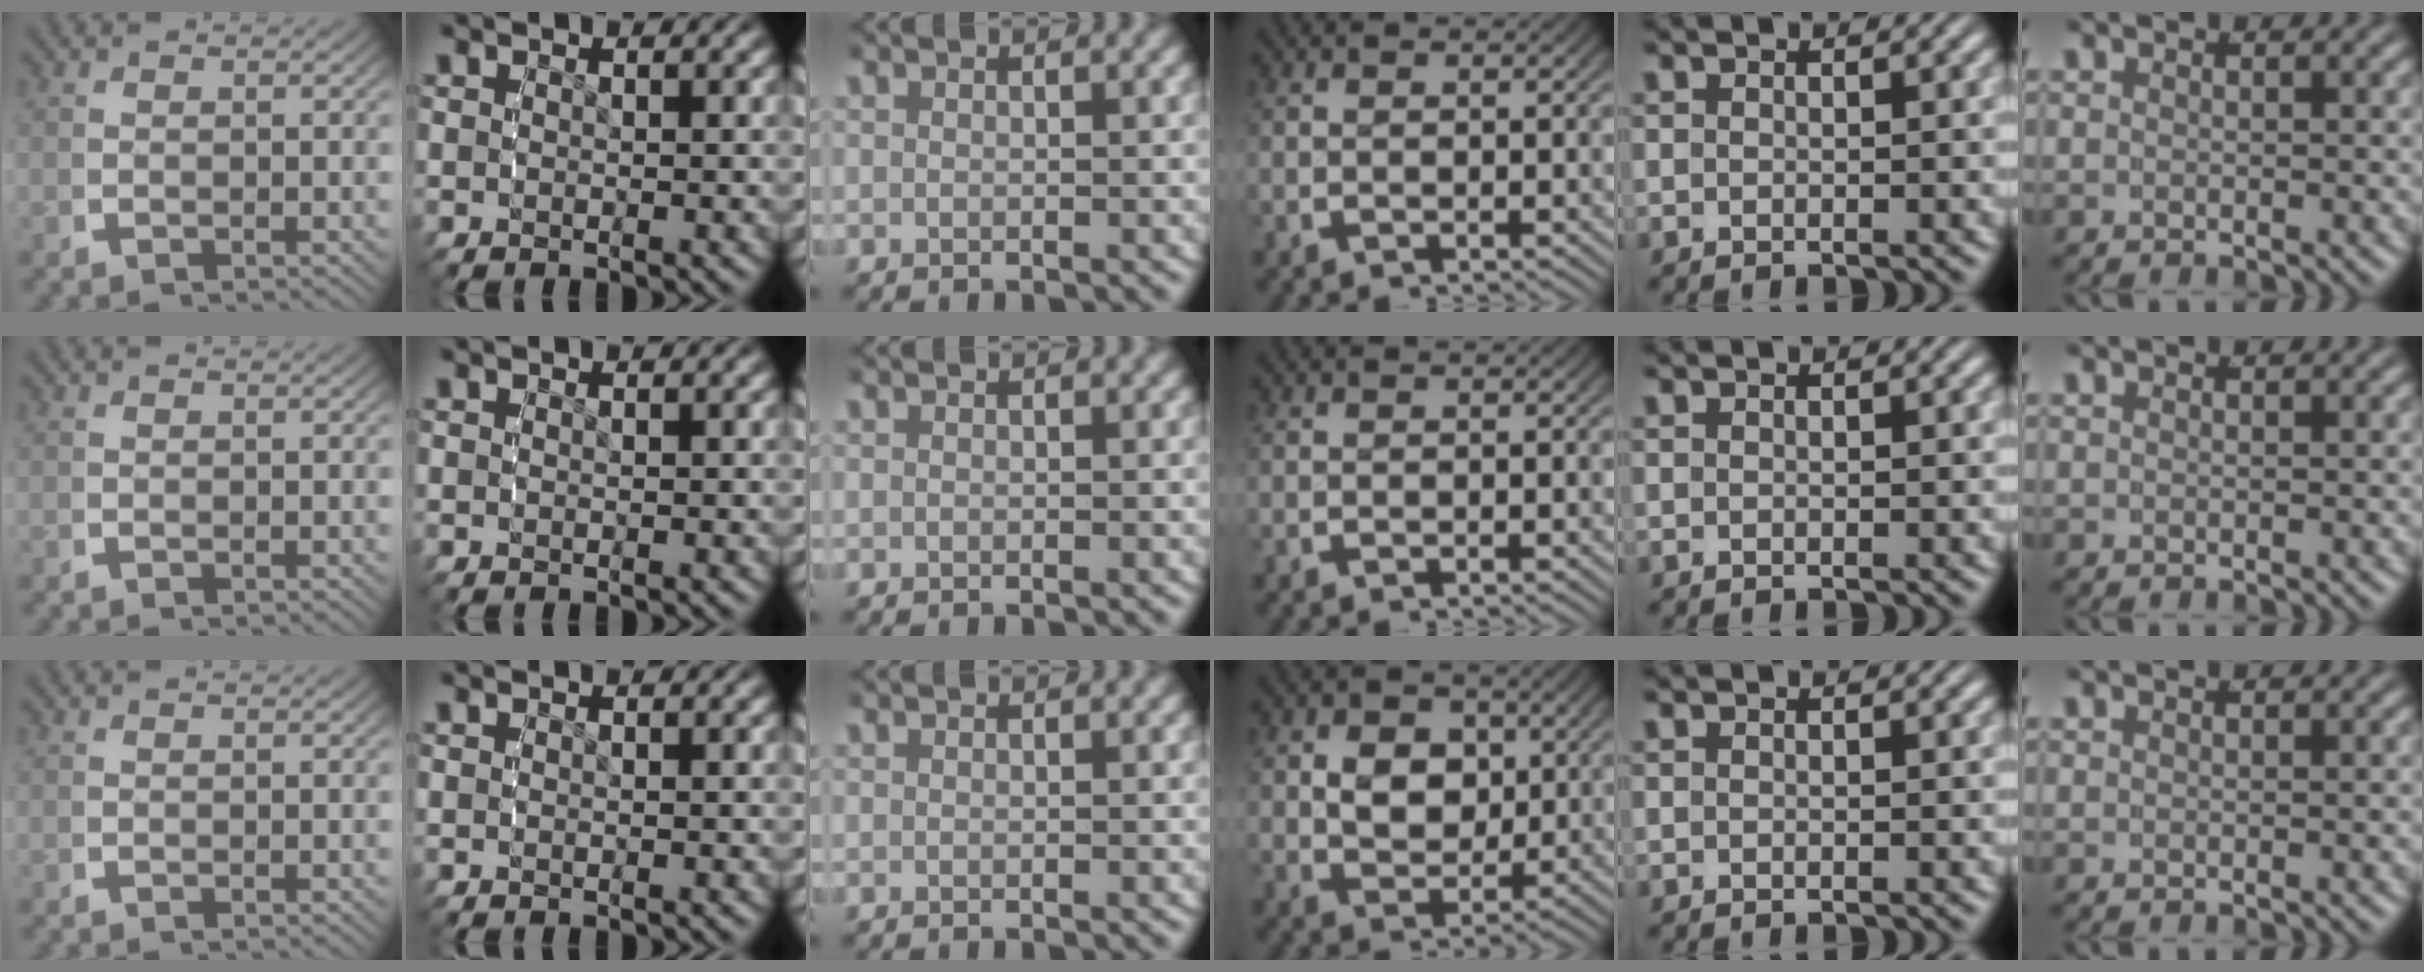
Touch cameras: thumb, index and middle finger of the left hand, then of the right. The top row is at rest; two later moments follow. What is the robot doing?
{"motion": "grasp_and_lifting", "object": "camera"}